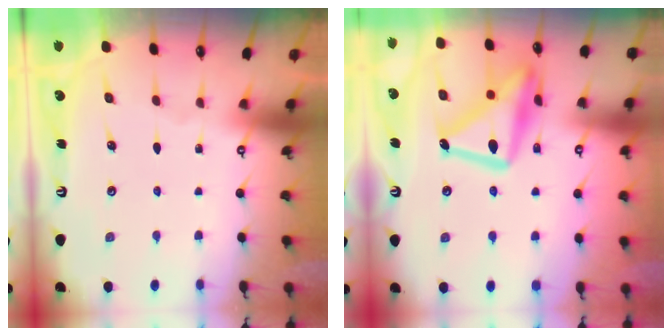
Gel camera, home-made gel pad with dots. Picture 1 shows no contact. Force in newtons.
{"total": 19.6, "press": 19.5, "slide": 1.5}